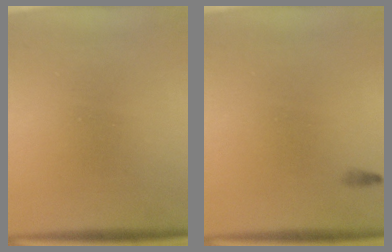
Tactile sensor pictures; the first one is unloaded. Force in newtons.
{"total": 0.5}